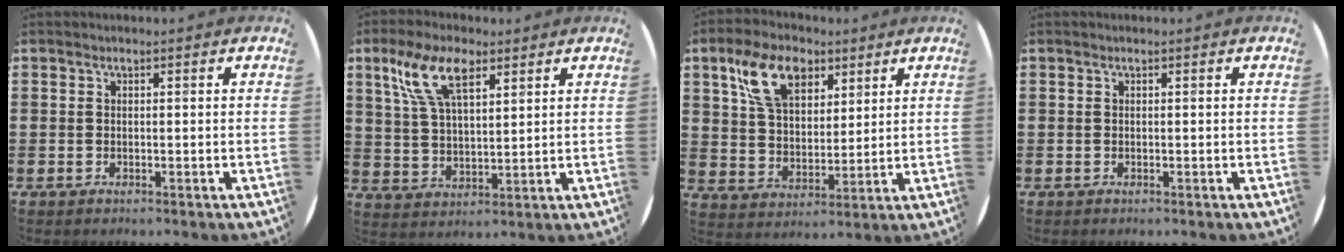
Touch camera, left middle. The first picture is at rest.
{"total": 8.5, "force": [5.2, 3.6, 5.7], "torque": [-0.128, 0.004, 0.094]}
{"total": 9.5, "force": [5.9, 5.3, 5.3], "torque": [-0.119, 0.008, 0.110]}
{"total": 0.0}